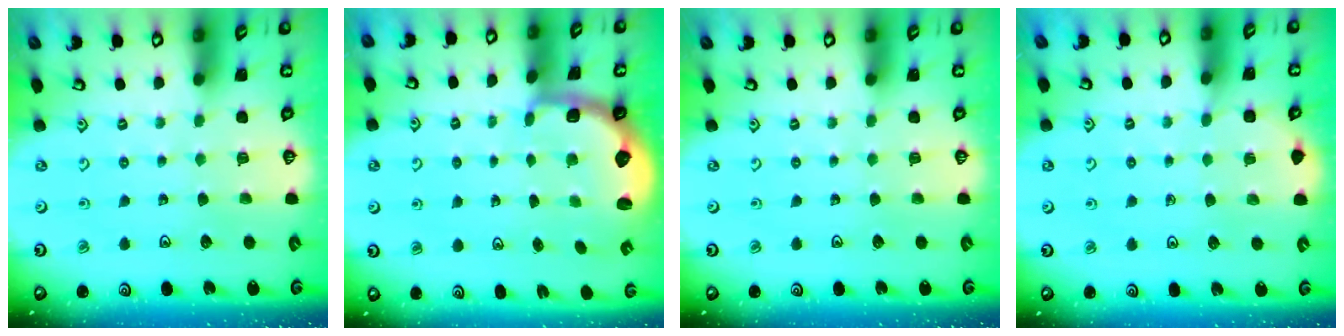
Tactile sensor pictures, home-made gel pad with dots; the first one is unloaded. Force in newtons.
{"total": 2.7, "press": 2.1, "slide": 1.7}
{"total": 0.0}
{"total": 3.4, "press": 3.4, "slide": 0.4}